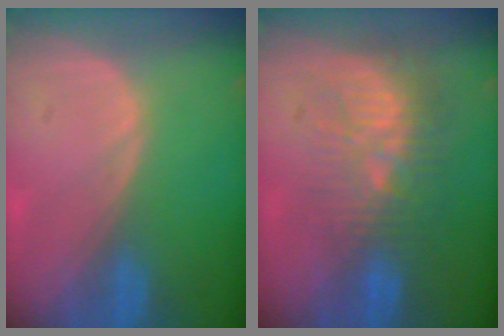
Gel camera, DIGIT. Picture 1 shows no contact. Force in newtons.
{"total": 10.1, "press": 9.0, "slide": 4.5}